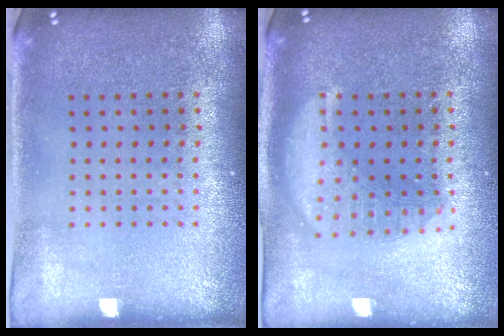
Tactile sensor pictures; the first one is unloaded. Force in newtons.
{"total": 2.8, "press": 2.8, "slide": 0.3}